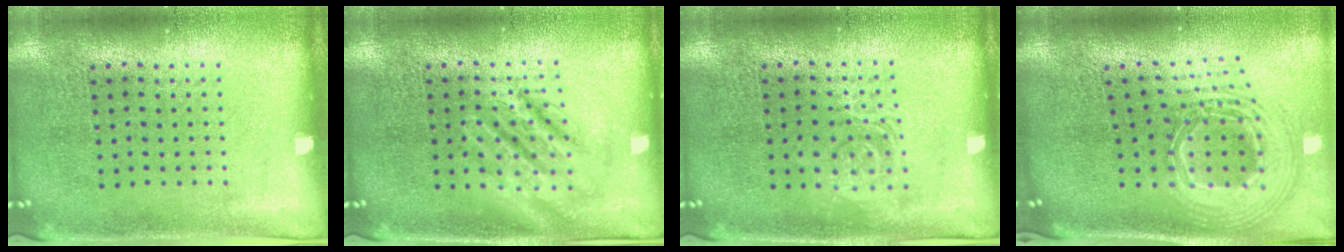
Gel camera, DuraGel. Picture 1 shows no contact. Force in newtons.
{"total": 2.8, "press": 2.8, "slide": 0.3}
{"total": 1.2, "press": 1.2, "slide": 0.2}
{"total": 2.8, "press": 1.9, "slide": 2.0}